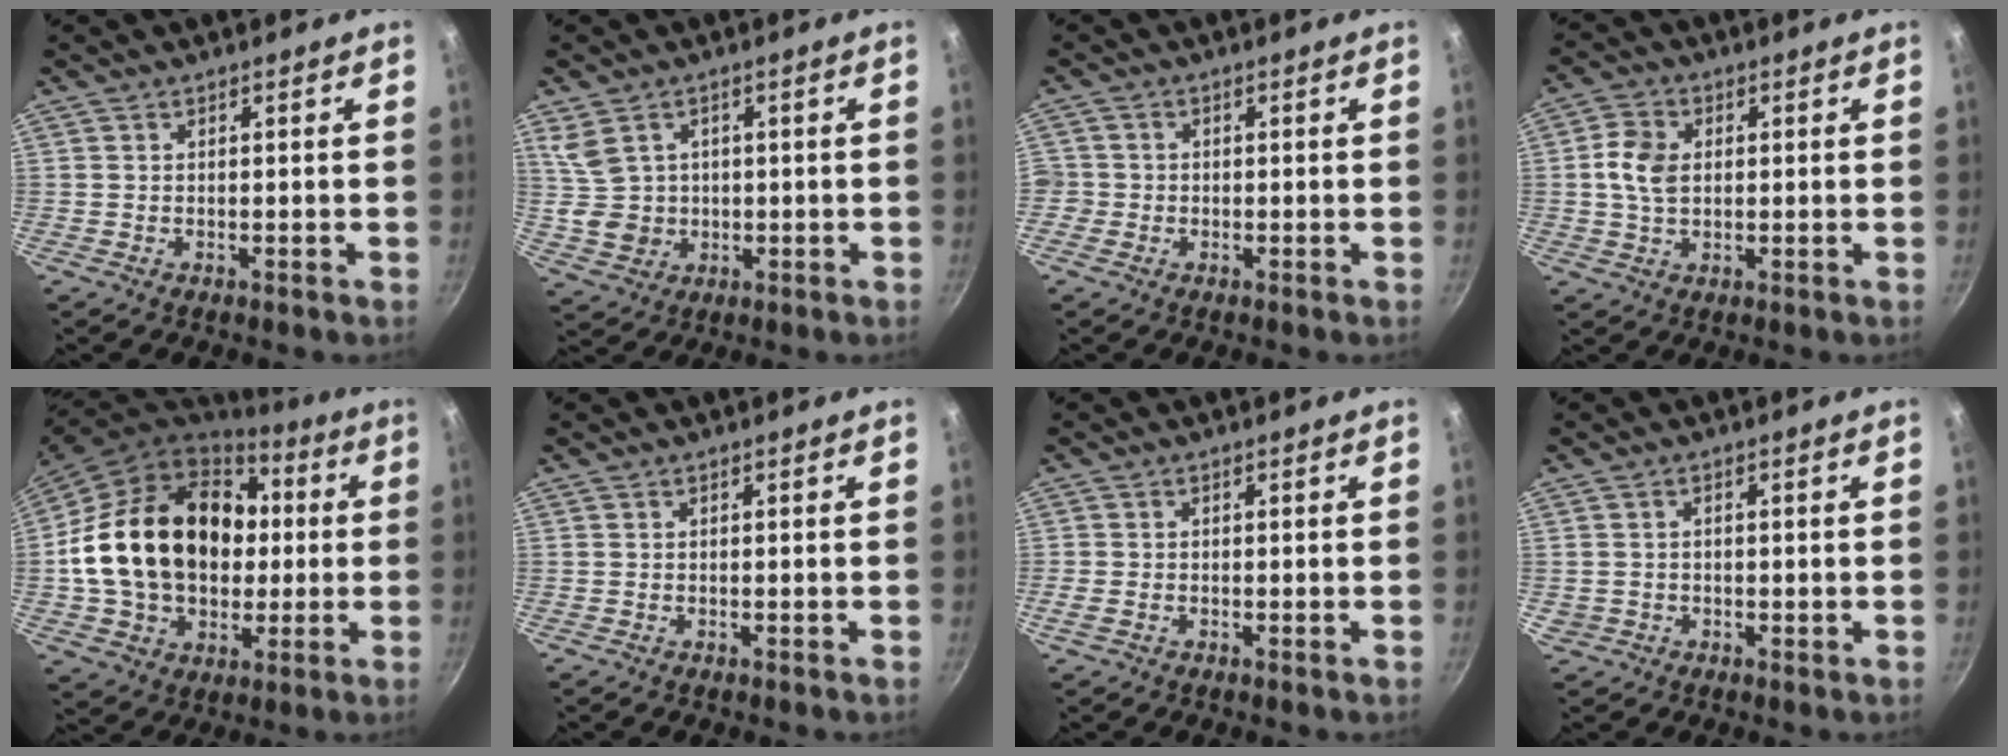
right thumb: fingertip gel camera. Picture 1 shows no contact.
{"total": 6.5, "force": [1.6, 5.6, 3.0], "torque": [-0.036, -0.004, 0.047]}
{"total": 2.4, "force": [-0.8, 2.2, 0.4], "torque": [0.002, 0.011, -0.017]}
{"total": 6.4, "force": [0.7, 4.6, 4.4], "torque": [-0.073, 0.008, 0.009]}
{"total": 25.9, "force": [2.0, 19.4, 17.1], "torque": [-0.276, 0.035, 0.043]}
{"total": 0.0}
{"total": 2.4, "force": [-0.7, 1.3, 1.9], "torque": [-0.038, -0.002, -0.017]}
{"total": 1.8, "force": [-0.2, 1.7, 0.6], "torque": [-0.012, 0.005, 0.002]}